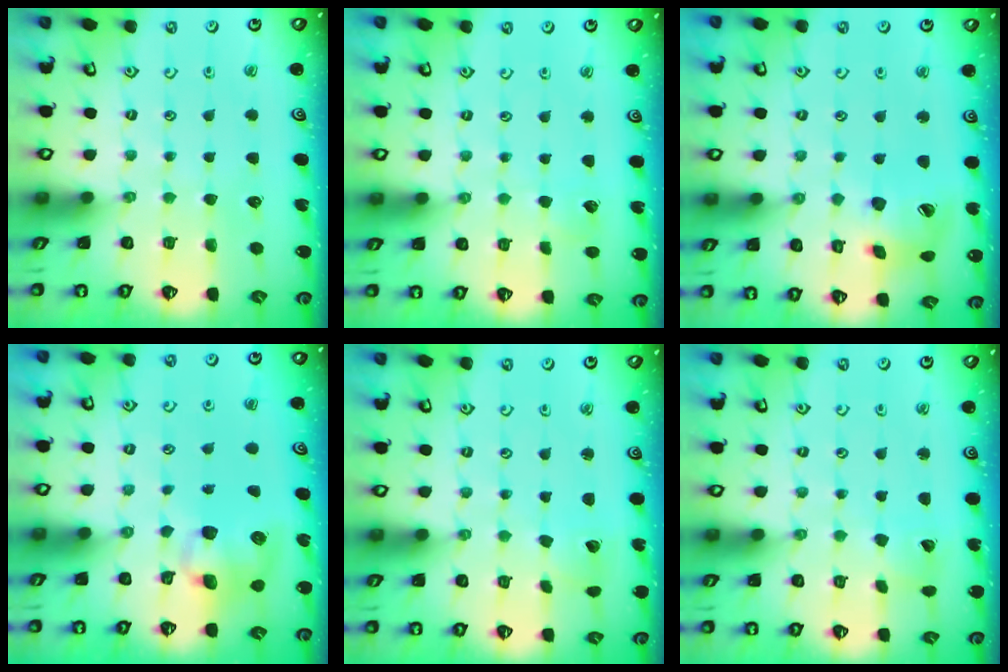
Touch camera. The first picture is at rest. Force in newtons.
{"total": 2.7, "press": 2.7, "slide": 0.3}
{"total": 12.6, "press": 12.5, "slide": 1.5}
{"total": 8.6, "press": 8.5, "slide": 1.3}
{"total": 2.3, "press": 2.3, "slide": 0.3}
{"total": 2.6, "press": 2.6, "slide": 0.3}